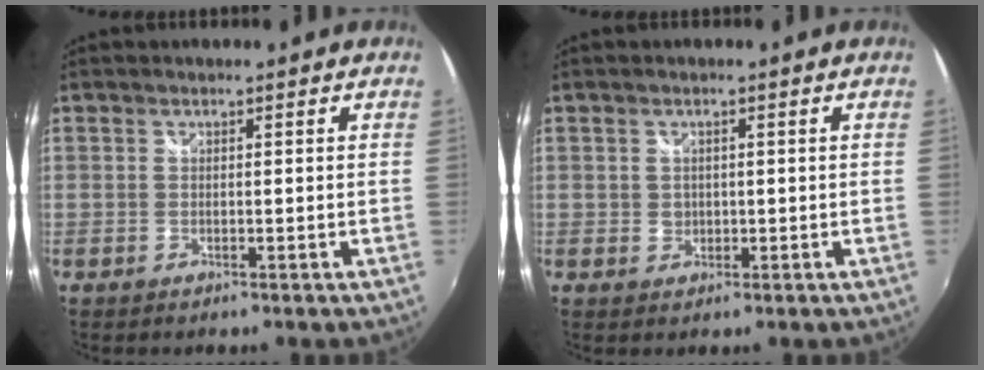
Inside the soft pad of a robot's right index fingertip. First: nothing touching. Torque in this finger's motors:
{"motor_torque": [-1.05, 1.07, 0.00, 0.02]}